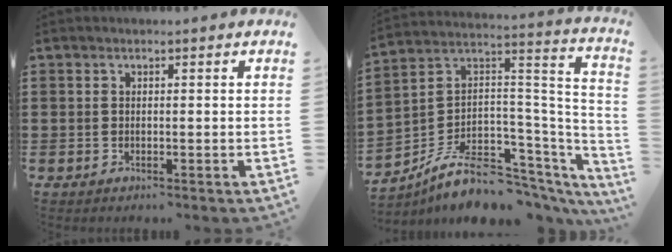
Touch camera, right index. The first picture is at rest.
{"total": 10.0, "force": [-6.1, 5.5, 5.7], "torque": [-0.120, 0.009, -0.110]}